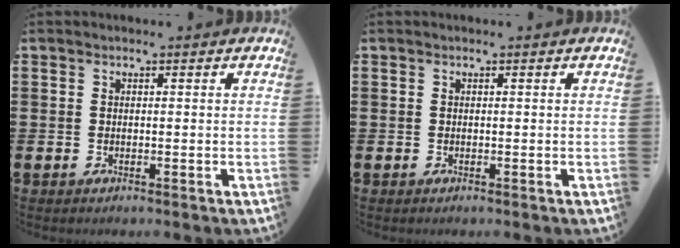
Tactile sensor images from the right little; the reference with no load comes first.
{"total": 0.0}